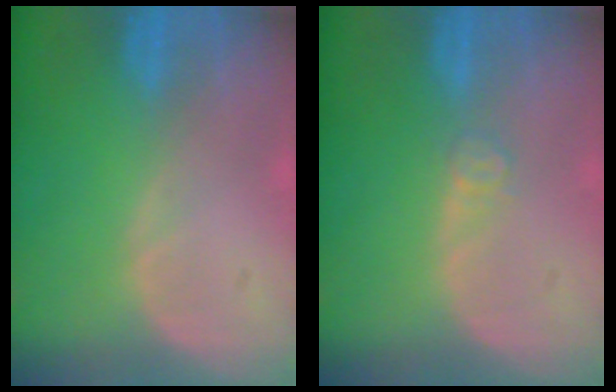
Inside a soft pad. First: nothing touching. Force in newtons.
{"total": 2.0, "press": 1.6, "slide": 1.1}